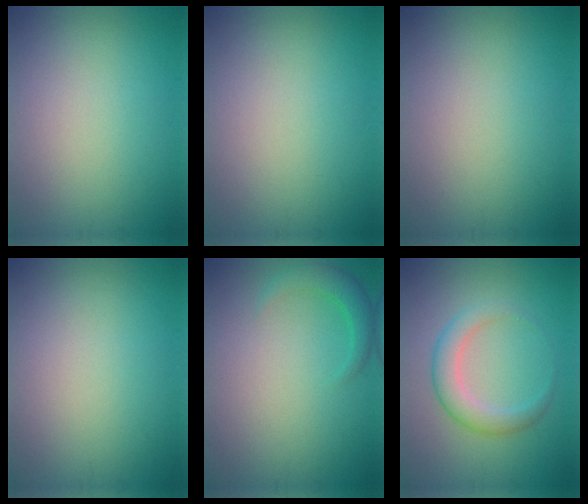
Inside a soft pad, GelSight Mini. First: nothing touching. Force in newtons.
{"total": 0.0}
{"total": 0.0}
{"total": 0.0}
{"total": 2.4, "press": 2.4, "slide": 0.2}
{"total": 3.2, "press": 3.2, "slide": 0.3}